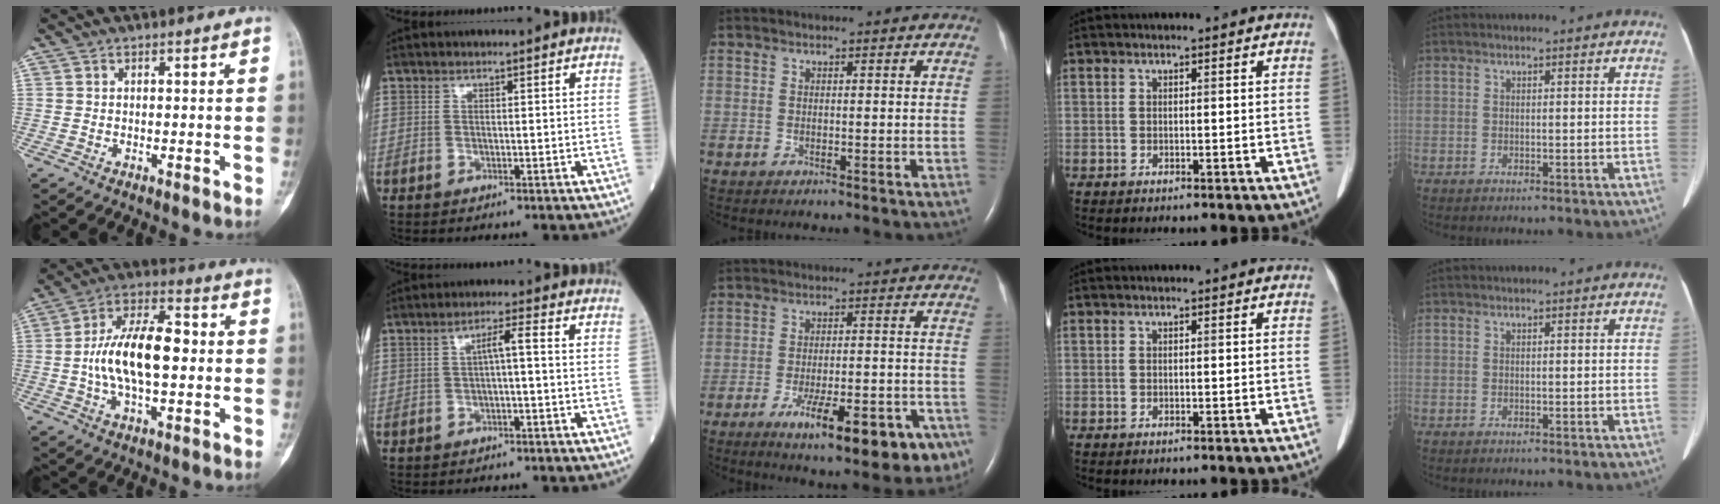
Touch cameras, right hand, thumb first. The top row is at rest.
{"thumb": {"total": 15.7, "force": [-0.1, 7.6, 13.7], "torque": [-0.240, 0.024, -0.009]}, "index": {"total": 2.9, "force": [0.0, 0.2, 2.9], "torque": [-0.048, 0.010, 0.000]}, "middle": {"total": 15.7, "force": [-9.2, 4.4, 12.0], "torque": [-0.114, 0.010, -0.123]}}